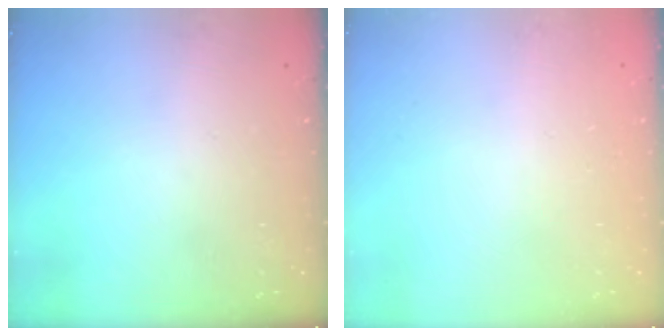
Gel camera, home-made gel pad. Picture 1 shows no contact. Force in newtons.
{"total": 0.0}